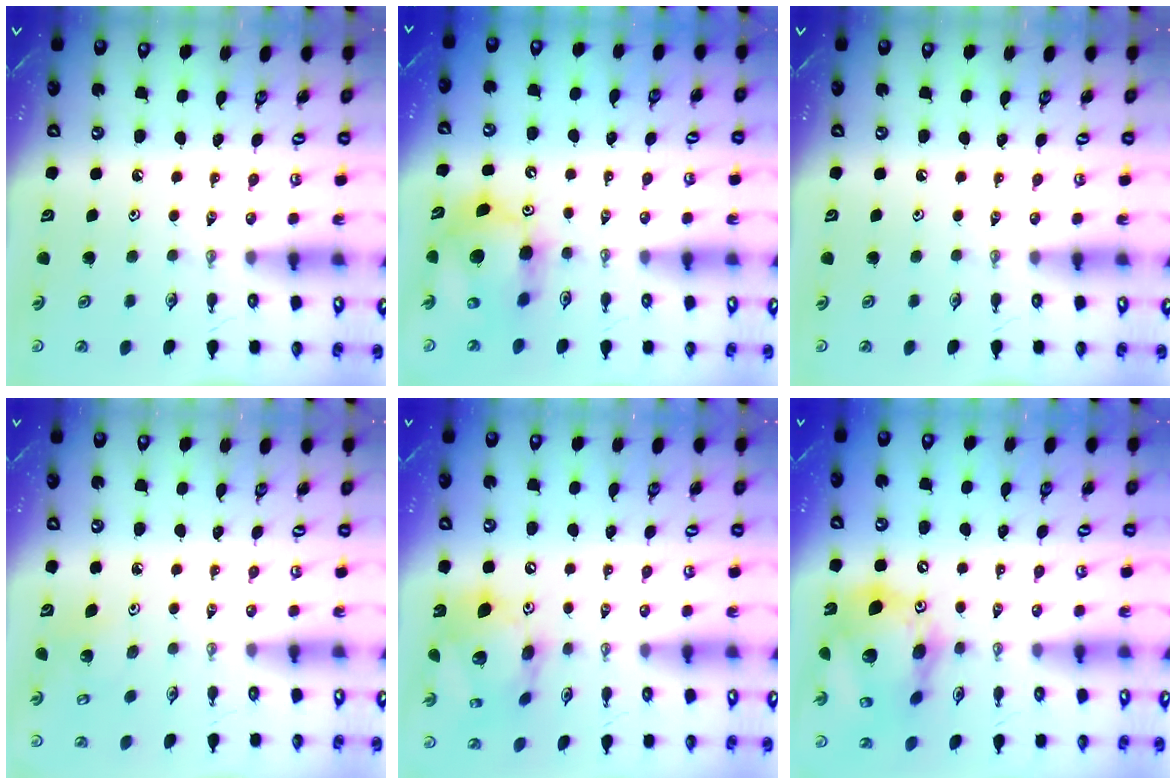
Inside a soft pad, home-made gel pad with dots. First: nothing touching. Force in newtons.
{"total": 12.3, "press": 12.2, "slide": 1.8}
{"total": 0.0}
{"total": 4.2, "press": 4.2, "slide": 0.3}
{"total": 16.8, "press": 16.7, "slide": 1.8}
{"total": 21.2, "press": 20.9, "slide": 3.4}